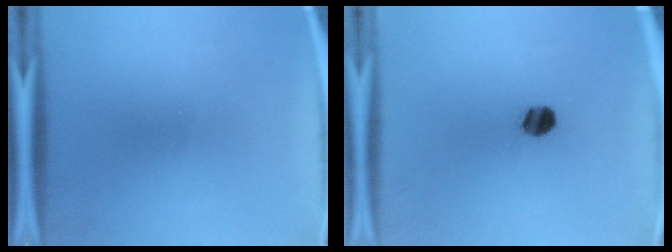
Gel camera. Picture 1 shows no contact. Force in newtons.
{"total": 4.8}